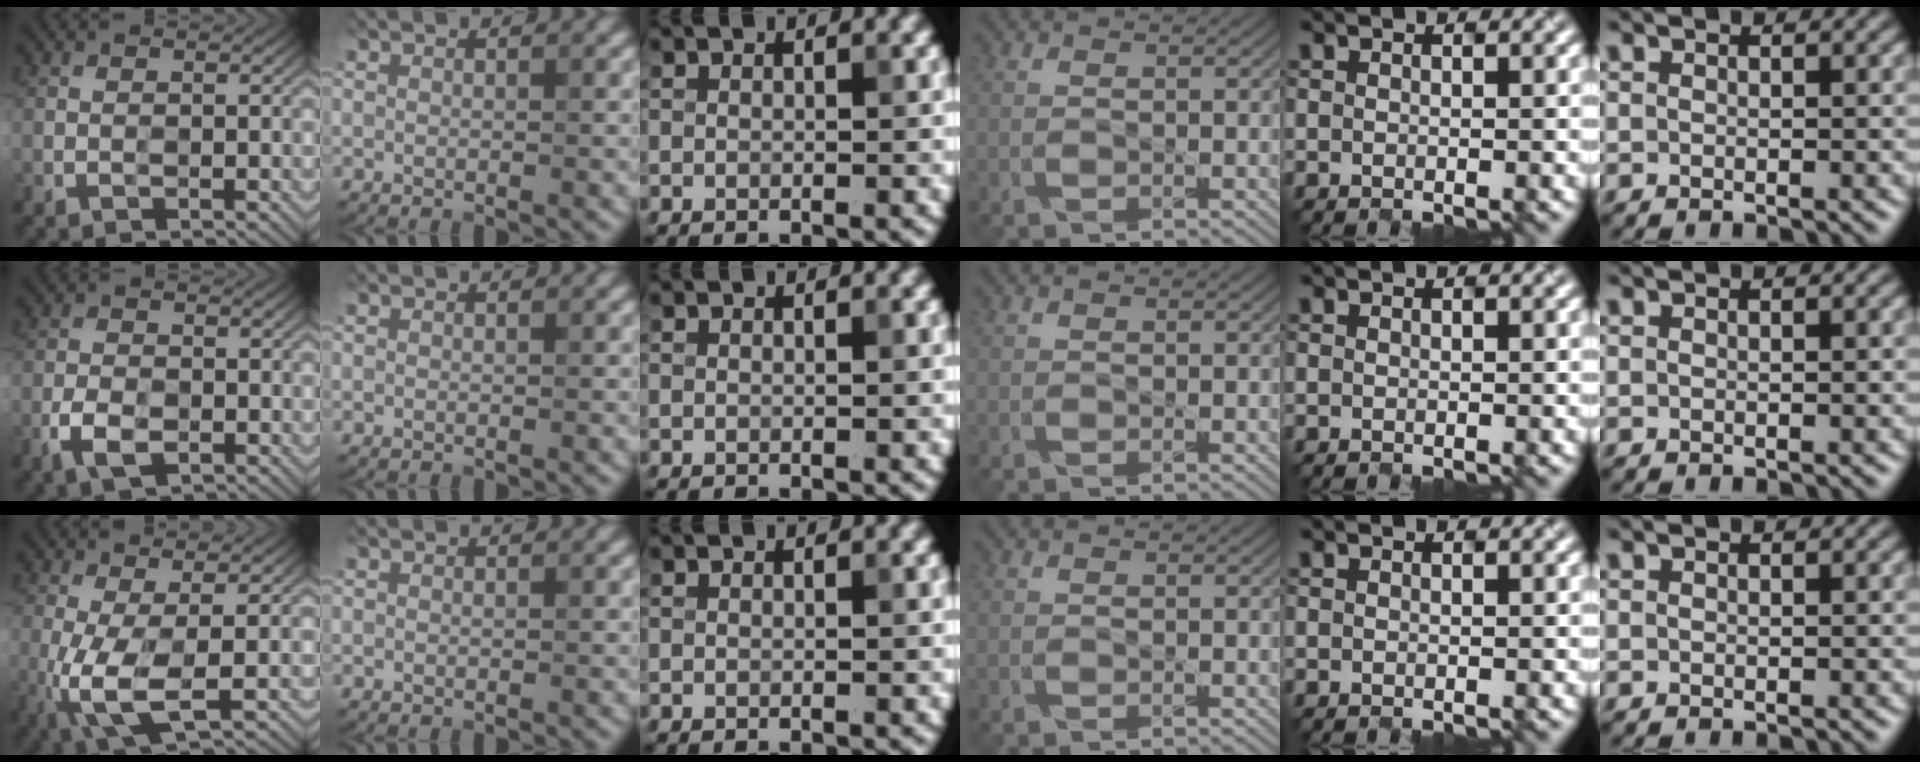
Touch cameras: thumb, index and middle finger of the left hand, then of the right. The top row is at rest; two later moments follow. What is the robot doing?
{"motion": "open", "object": "sandwich press"}